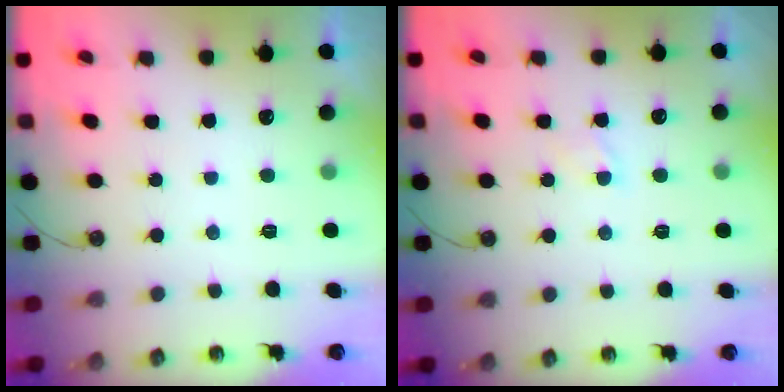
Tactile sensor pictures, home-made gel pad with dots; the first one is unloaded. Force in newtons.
{"total": 2.7, "press": 2.7, "slide": 0.4}